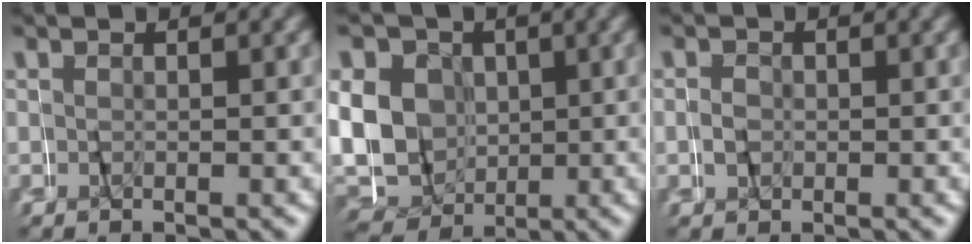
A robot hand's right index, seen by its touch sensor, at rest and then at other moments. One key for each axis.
{"total": 14.4, "fx": 1.6, "fy": 13.1, "fz": 5.6, "tx": -0.138, "ty": -0.016, "tz": 0.019}
{"total": 0.6, "fx": -0.1, "fy": 0.6, "fz": -0.2, "tx": 0.006, "ty": 0.004, "tz": -0.006}